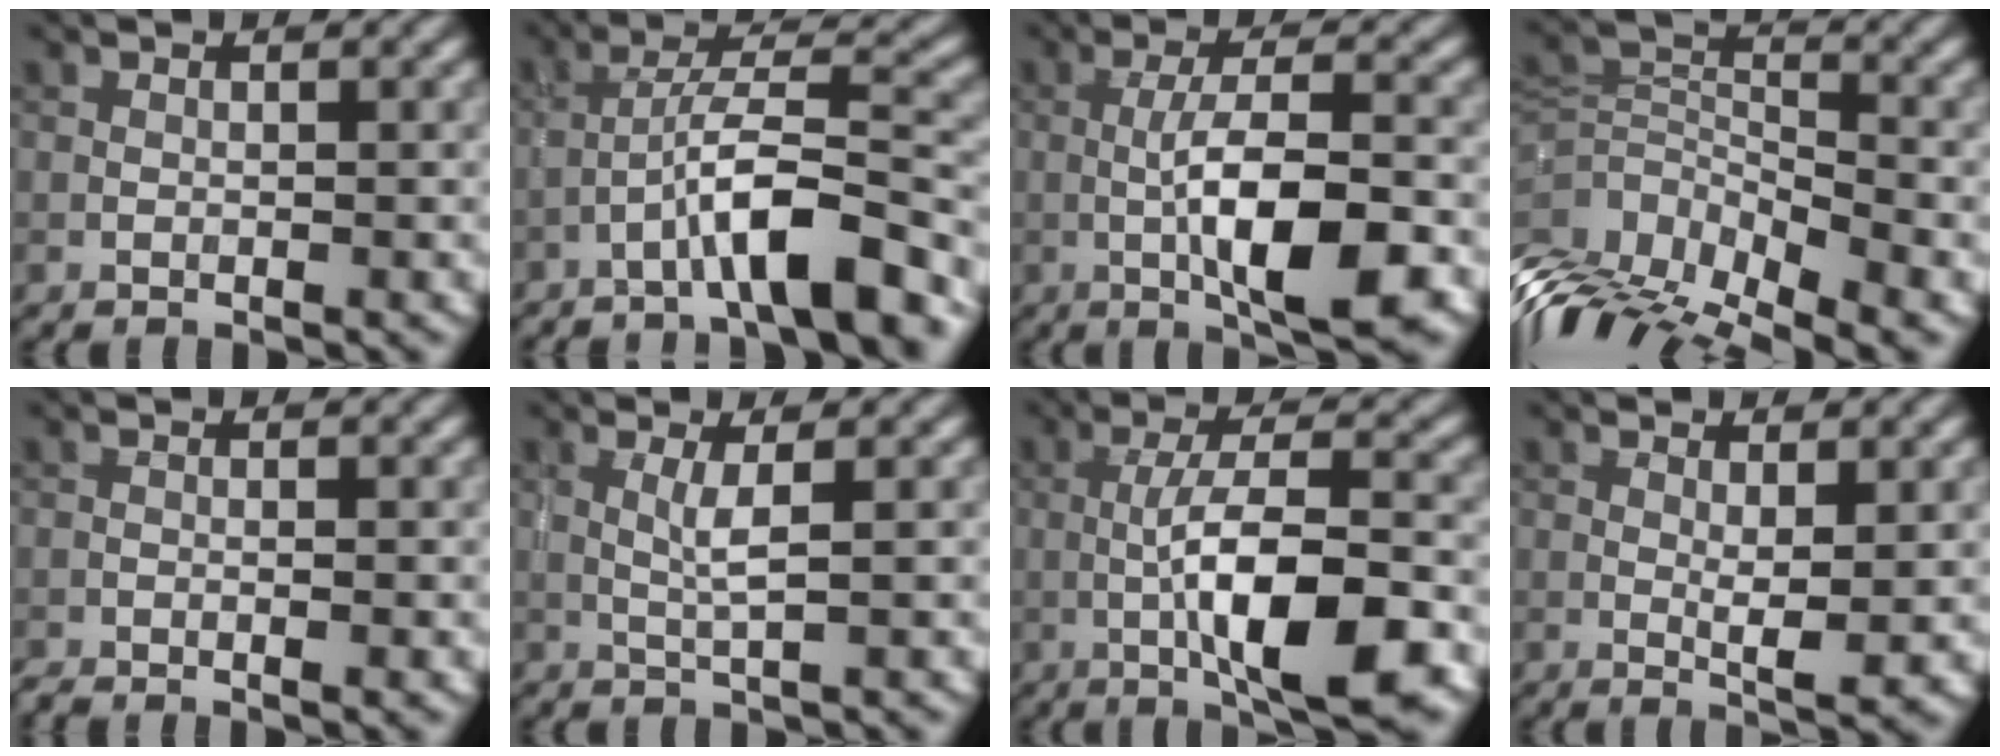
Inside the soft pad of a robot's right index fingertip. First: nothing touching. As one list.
[{"total": 7.3, "force": [-4.2, 1.0, 5.9], "torque": [-0.101, 0.021, -0.070]}, {"total": 8.1, "force": [-2.0, 1.9, 7.6], "torque": [-0.127, 0.003, -0.034]}, {"total": 9.8, "force": [-6.0, 5.1, 5.7], "torque": [-0.112, -0.010, -0.107]}, {"total": 1.3, "force": [-0.8, 0.1, 1.0], "torque": [-0.015, -0.001, -0.015]}, {"total": 1.9, "force": [0.4, 0.1, 1.8], "torque": [-0.042, 0.001, 0.006]}, {"total": 9.2, "force": [-2.6, 2.2, 8.5], "torque": [-0.142, 0.006, -0.047]}, {"total": 2.4, "force": [0.4, 0.3, 2.4], "torque": [-0.039, -0.007, 0.008]}]